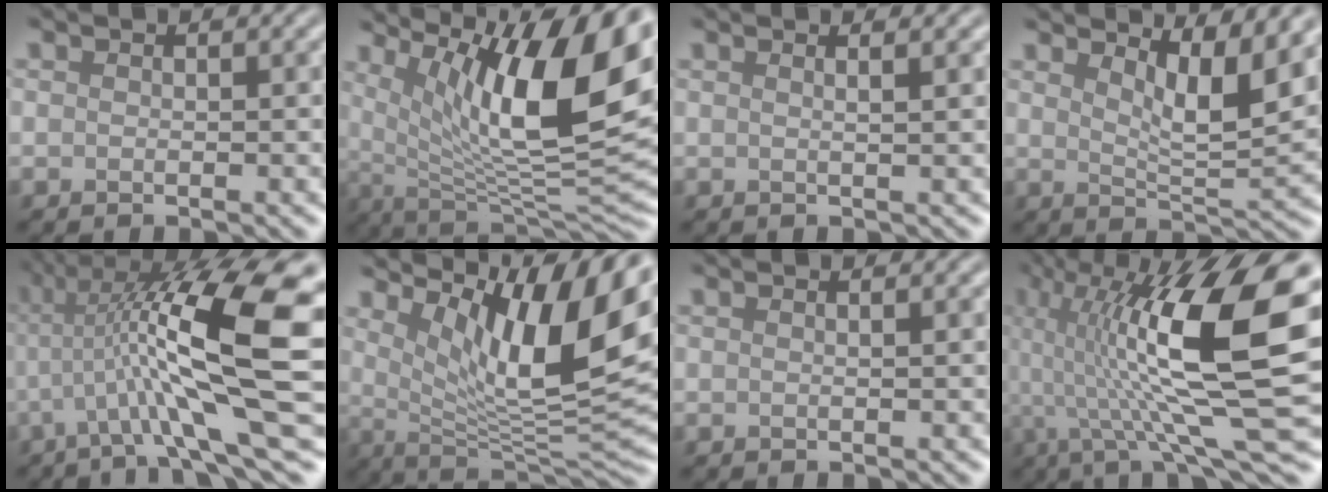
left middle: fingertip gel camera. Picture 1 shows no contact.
{"total": 14.2, "force": [5.5, 4.3, 12.4], "torque": [-0.184, 0.002, 0.094]}
{"total": 1.8, "force": [0.9, 0.7, 1.3], "torque": [-0.005, 0.006, -0.008]}
{"total": 5.5, "force": [3.3, 1.2, 4.2], "torque": [-0.064, -0.005, 0.057]}
{"total": 14.5, "force": [0.2, 3.2, 14.1], "torque": [-0.236, 0.021, 0.007]}
{"total": 12.0, "force": [5.6, 3.3, 10.2], "torque": [-0.164, -0.005, 0.106]}
{"total": 0.5, "force": [0.2, 0.1, 0.5], "torque": [-0.004, 0.000, -0.002]}
{"total": 14.7, "force": [1.8, 3.3, 14.2], "torque": [-0.242, 0.015, 0.034]}